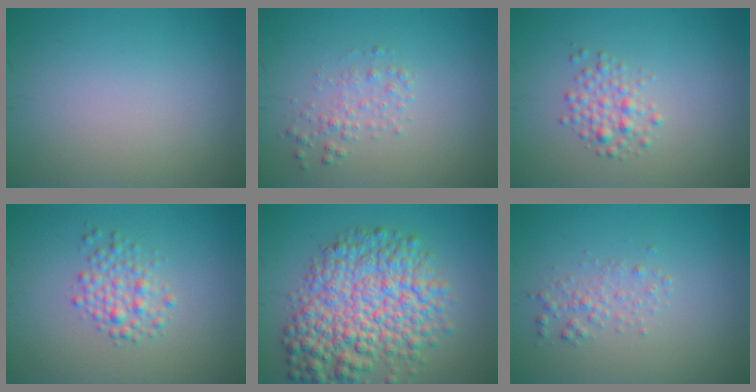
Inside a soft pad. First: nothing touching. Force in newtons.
{"total": 1.6, "press": 1.6, "slide": 0.0}
{"total": 2.1, "press": 2.1, "slide": 0.1}
{"total": 2.4, "press": 2.4, "slide": 0.1}
{"total": 9.4, "press": 9.4, "slide": 0.3}
{"total": 1.5, "press": 1.5, "slide": 0.0}